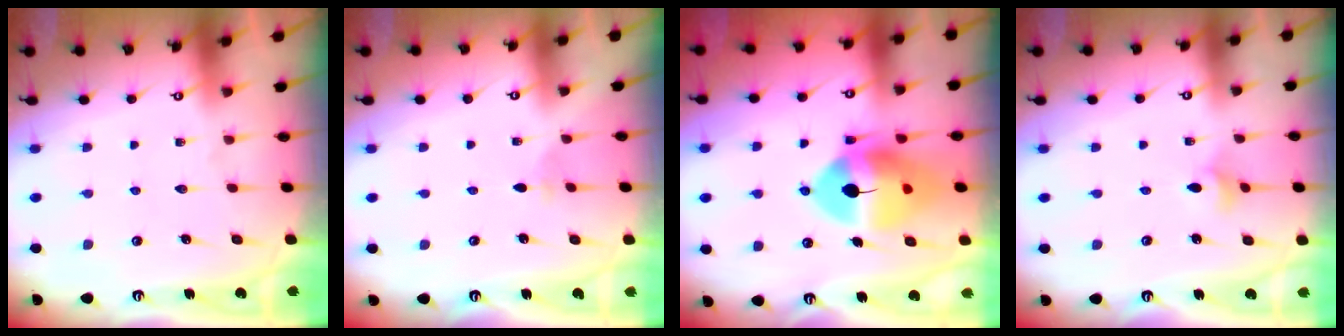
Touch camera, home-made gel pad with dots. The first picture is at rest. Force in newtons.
{"total": 1.6, "press": 1.6, "slide": 0.4}
{"total": 15.4, "press": 15.2, "slide": 2.4}
{"total": 3.0, "press": 2.9, "slide": 0.5}